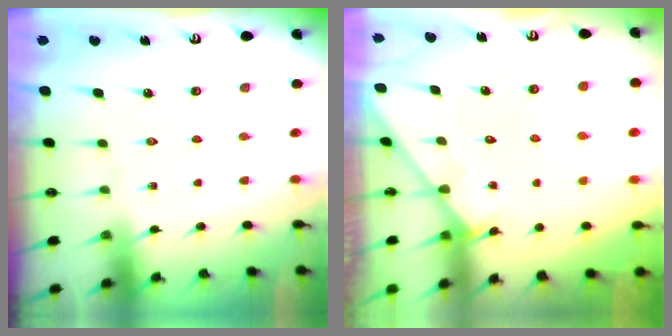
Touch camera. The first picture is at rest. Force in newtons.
{"total": 2.4, "press": 2.4, "slide": 0.2}